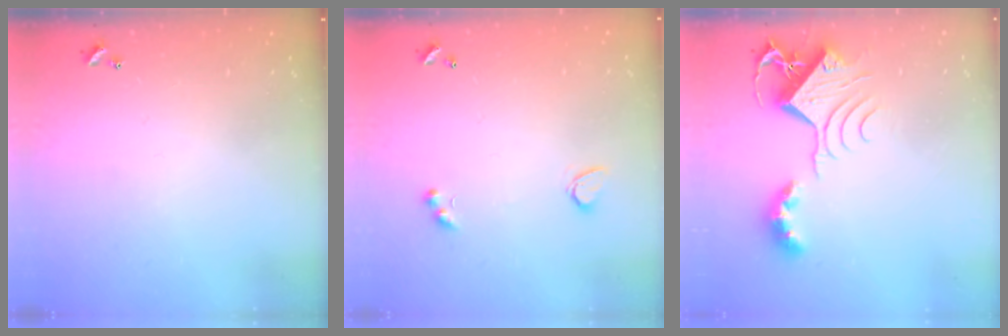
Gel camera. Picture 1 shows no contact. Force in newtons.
{"total": 3.1, "press": 2.9, "slide": 1.0}
{"total": 10.1, "press": 10.0, "slide": 1.5}